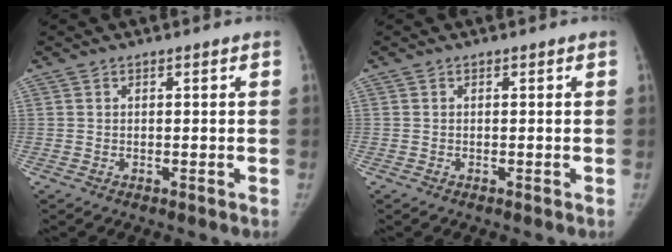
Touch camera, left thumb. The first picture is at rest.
{"total": 0.0}